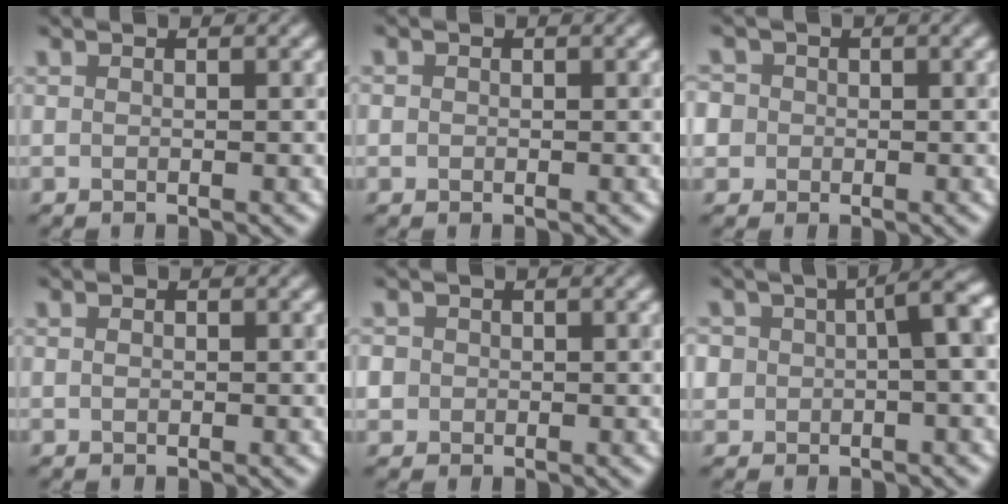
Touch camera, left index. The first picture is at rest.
{"total": 0.6, "force": [0.0, 0.6, 0.1], "torque": [0.002, -0.003, -0.003]}
{"total": 4.7, "force": [1.0, 4.3, 1.7], "torque": [-0.033, 0.036, -0.011]}
{"total": 0.6, "force": [0.0, 0.5, 0.4], "torque": [-0.006, -0.001, 0.000]}
{"total": 2.8, "force": [0.1, 2.7, 0.9], "torque": [-0.011, 0.016, -0.016]}
{"total": 6.1, "force": [0.4, 3.6, 4.9], "torque": [-0.073, 0.016, -0.004]}